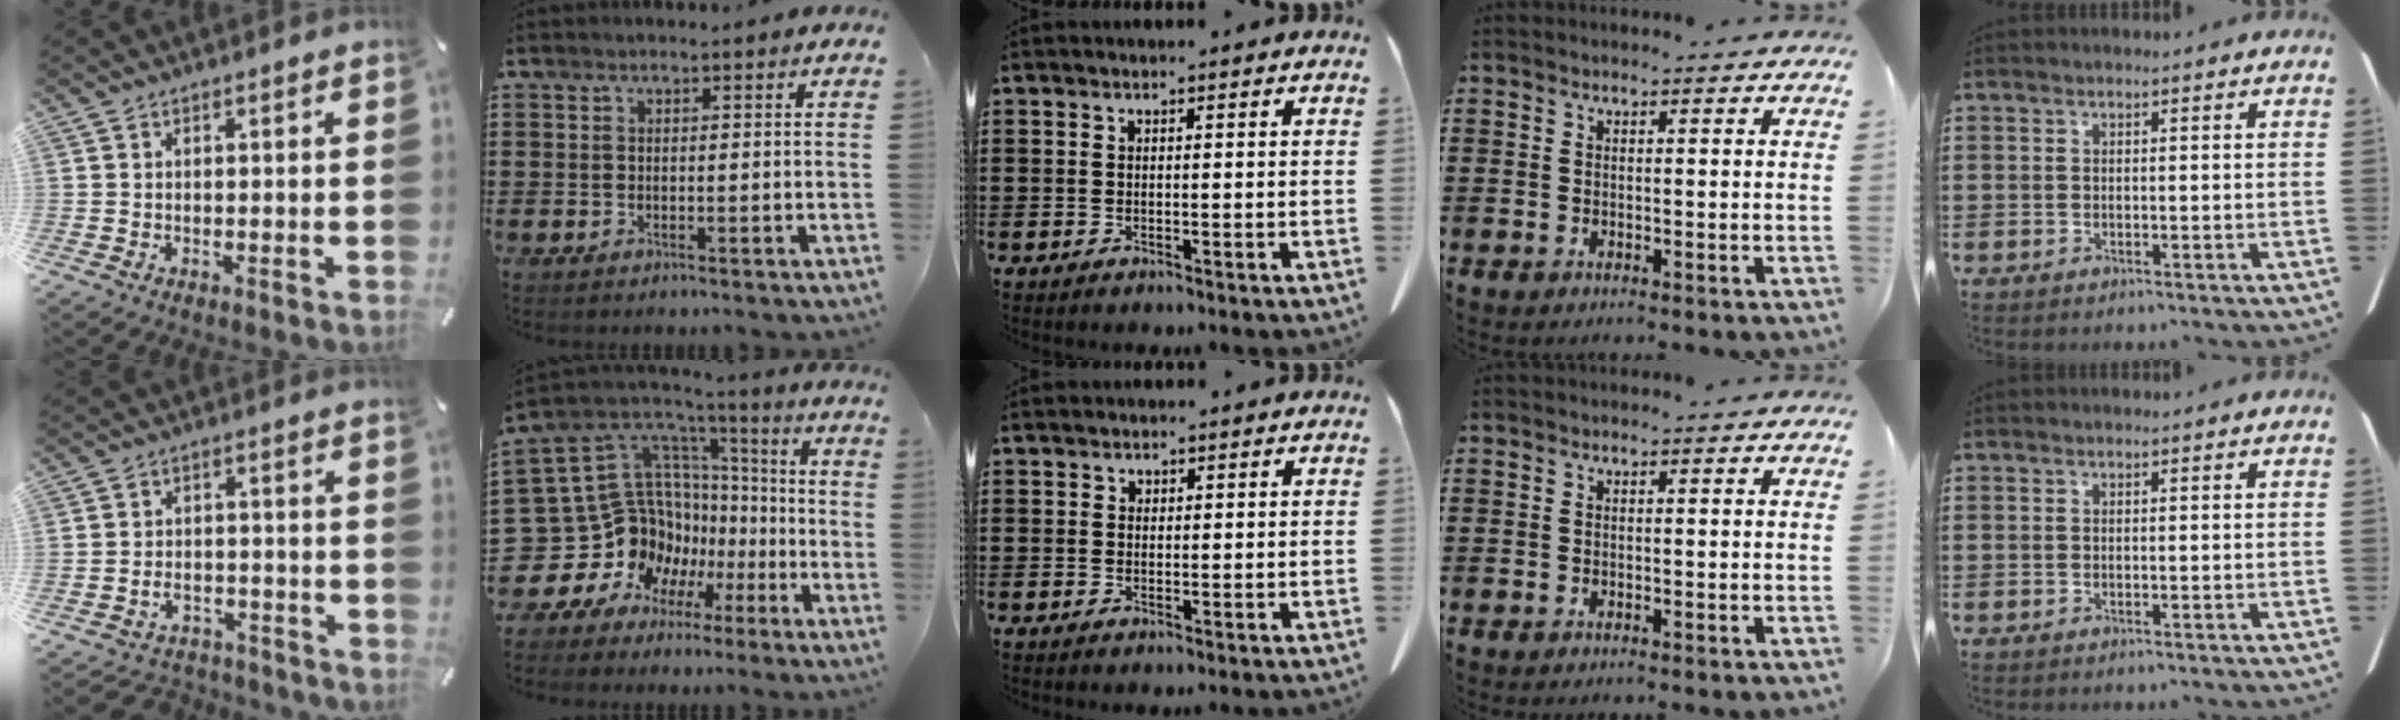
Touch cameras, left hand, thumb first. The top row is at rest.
{"thumb": {"total": 4.0, "force": [-2.3, 3.0, 1.4], "torque": [-0.029, 0.009, -0.045]}, "index": {"total": 15.9, "force": [-3.7, 14.2, 6.1], "torque": [-0.170, -0.047, -0.014]}, "middle": {"total": 0.7, "force": [0.7, 0.3, 0.1], "torque": [-0.005, -0.002, 0.015]}}